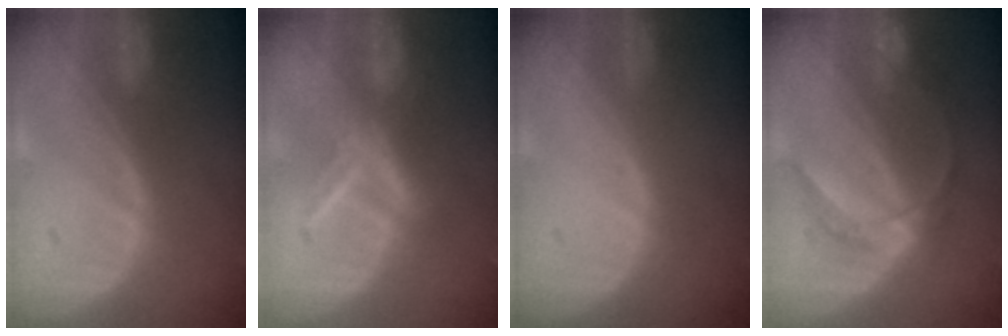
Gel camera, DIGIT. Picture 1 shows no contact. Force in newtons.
{"total": 5.6, "press": 5.4, "slide": 1.1}
{"total": 0.0}
{"total": 6.5, "press": 5.6, "slide": 3.4}